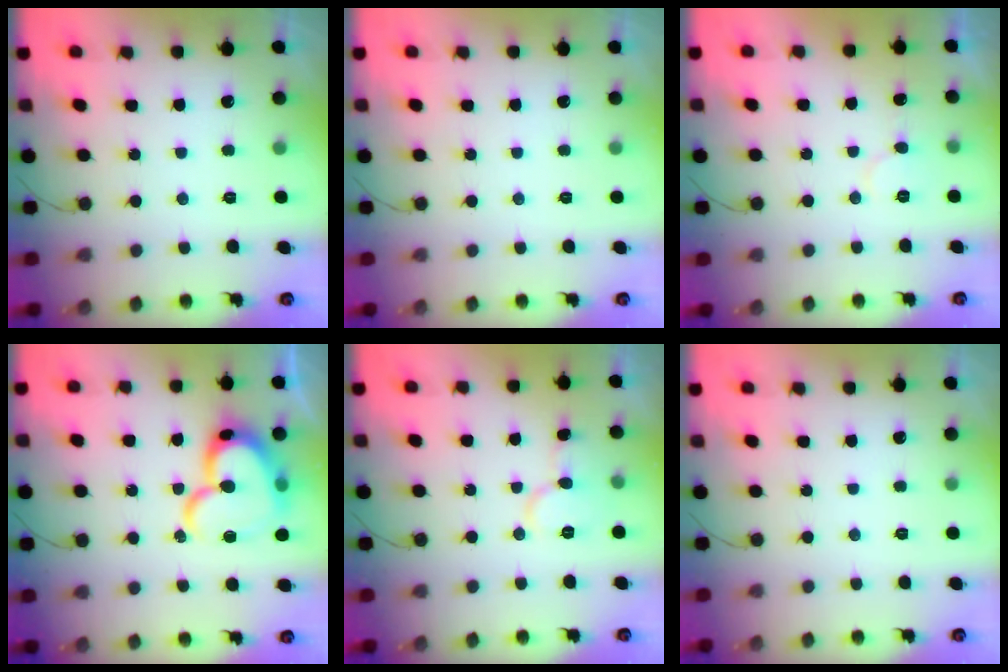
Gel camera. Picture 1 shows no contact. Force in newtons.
{"total": 0.0}
{"total": 5.2, "press": 5.2, "slide": 0.5}
{"total": 19.8, "press": 19.7, "slide": 2.1}
{"total": 8.6, "press": 8.5, "slide": 0.6}
{"total": 0.0}